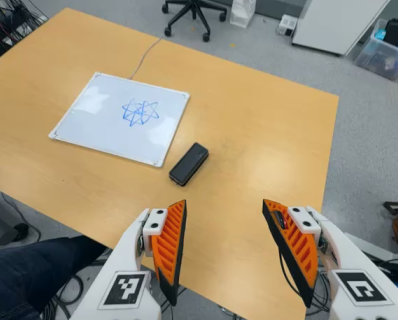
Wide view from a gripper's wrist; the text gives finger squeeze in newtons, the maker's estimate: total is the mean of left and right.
{"total": 0.0}